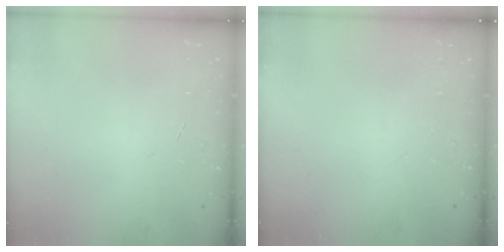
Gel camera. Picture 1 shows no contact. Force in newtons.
{"total": 0.0}